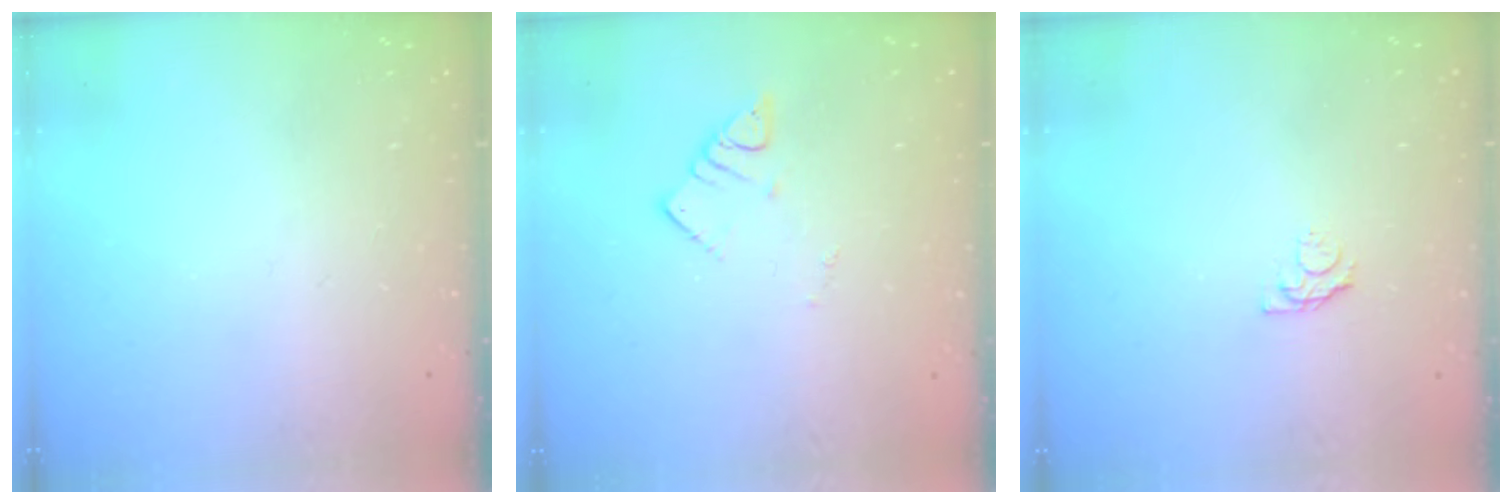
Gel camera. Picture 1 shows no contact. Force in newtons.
{"total": 2.7, "press": 2.7, "slide": 0.1}
{"total": 4.0, "press": 4.0, "slide": 0.4}